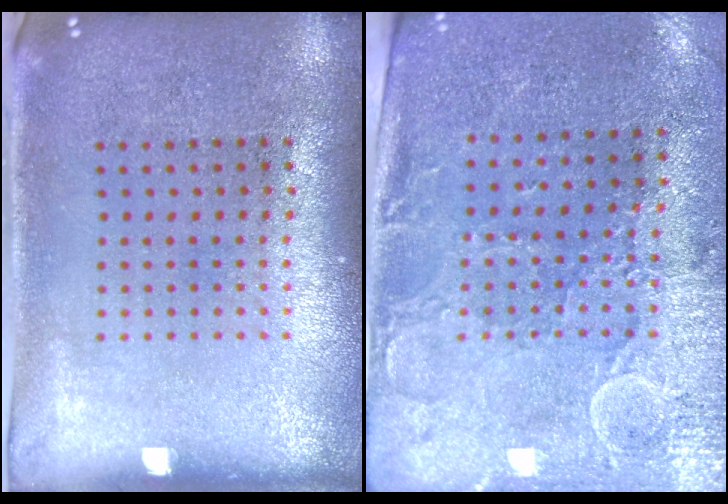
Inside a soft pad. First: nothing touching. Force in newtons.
{"total": 2.9, "press": 2.6, "slide": 1.3}